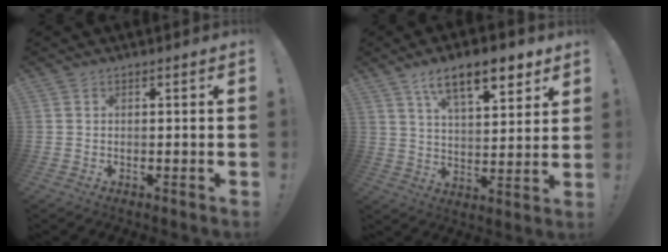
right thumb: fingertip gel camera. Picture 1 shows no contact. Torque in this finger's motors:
{"motor_torque": [0.21, 0.39, 0.93, 0.76, 0.31]}